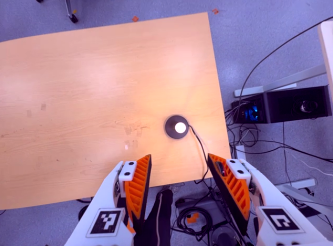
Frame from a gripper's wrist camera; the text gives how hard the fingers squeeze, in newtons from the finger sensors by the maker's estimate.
{"total": 0.0}